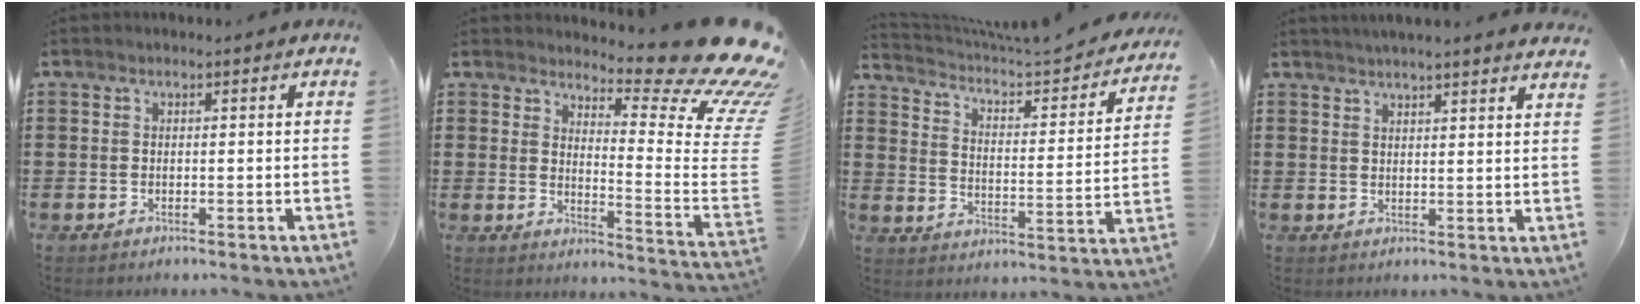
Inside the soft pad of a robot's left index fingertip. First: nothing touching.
{"total": 13.3, "force": [10.7, 2.0, 7.6], "torque": [-0.111, -0.094, 0.179]}
{"total": 4.2, "force": [3.8, 0.6, 1.8], "torque": [-0.050, -0.040, 0.053]}
{"total": 2.7, "force": [2.7, -0.5, 0.3], "torque": [-0.012, -0.010, 0.049]}